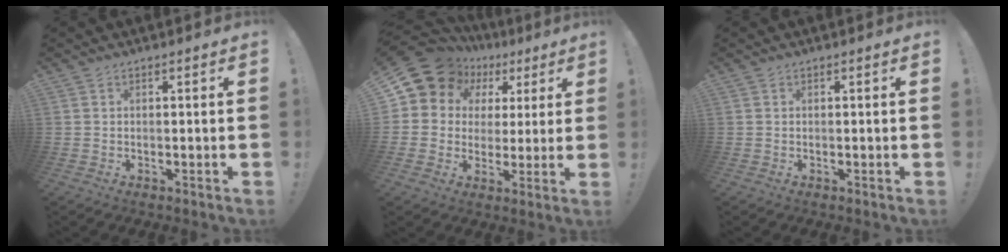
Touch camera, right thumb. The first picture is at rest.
{"total": 13.8, "force": [7.5, 10.5, 5.1], "torque": [-0.091, -0.042, 0.150]}
{"total": 0.0}